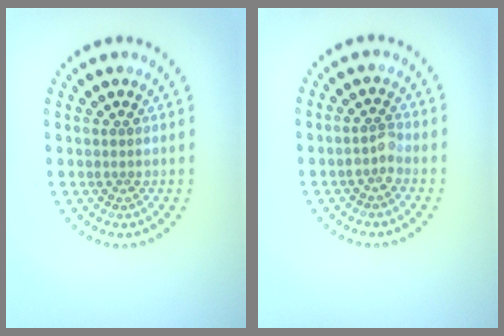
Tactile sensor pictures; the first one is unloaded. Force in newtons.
{"total": 1.5, "press": 1.3, "slide": 0.7}